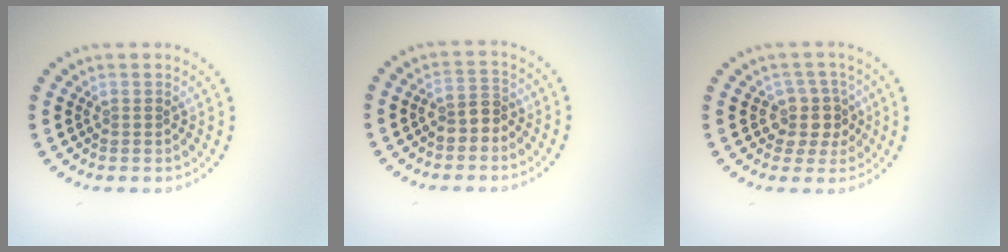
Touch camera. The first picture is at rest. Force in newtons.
{"total": 2.1, "press": 1.9, "slide": 0.9}
{"total": 2.9, "press": 2.2, "slide": 1.8}